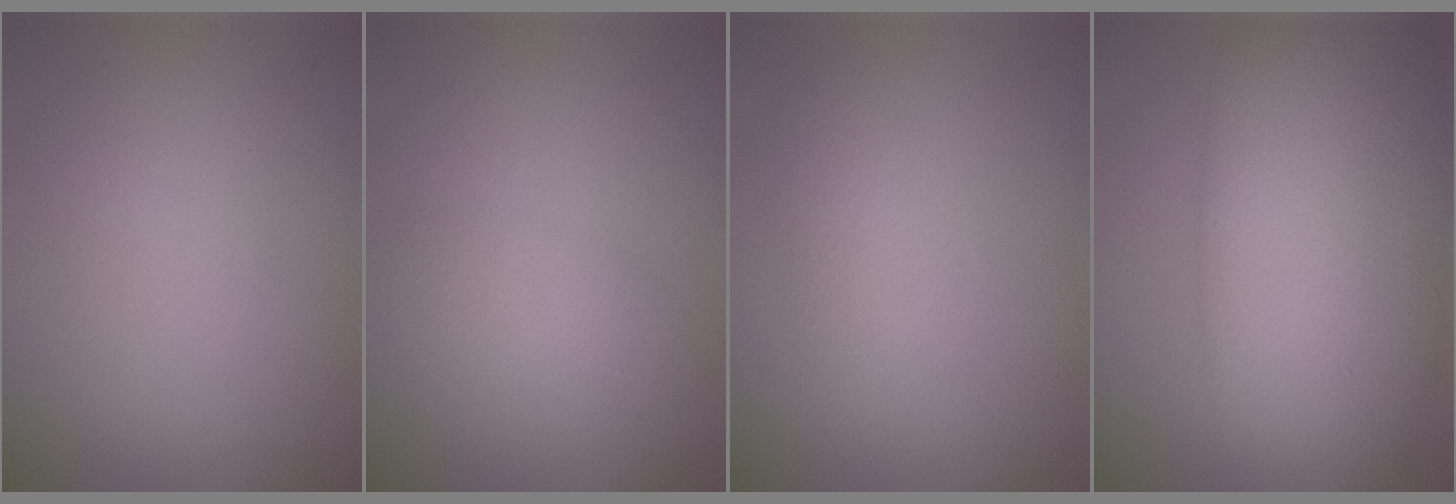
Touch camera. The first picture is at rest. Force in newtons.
{"total": 2.4, "press": 2.4, "slide": 0.1}
{"total": 2.0, "press": 2.0, "slide": 0.0}
{"total": 14.6, "press": 14.6, "slide": 0.1}